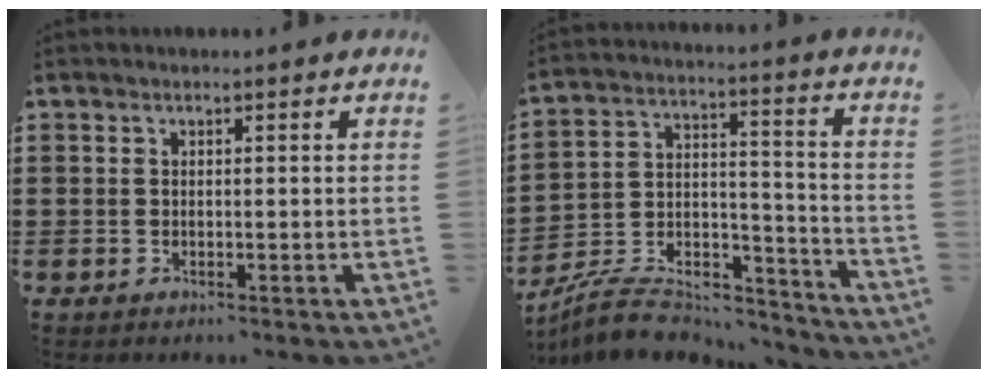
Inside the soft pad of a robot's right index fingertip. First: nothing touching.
{"total": 9.5, "force": [-8.5, 2.8, 3.1], "torque": [-0.060, 0.020, -0.164]}